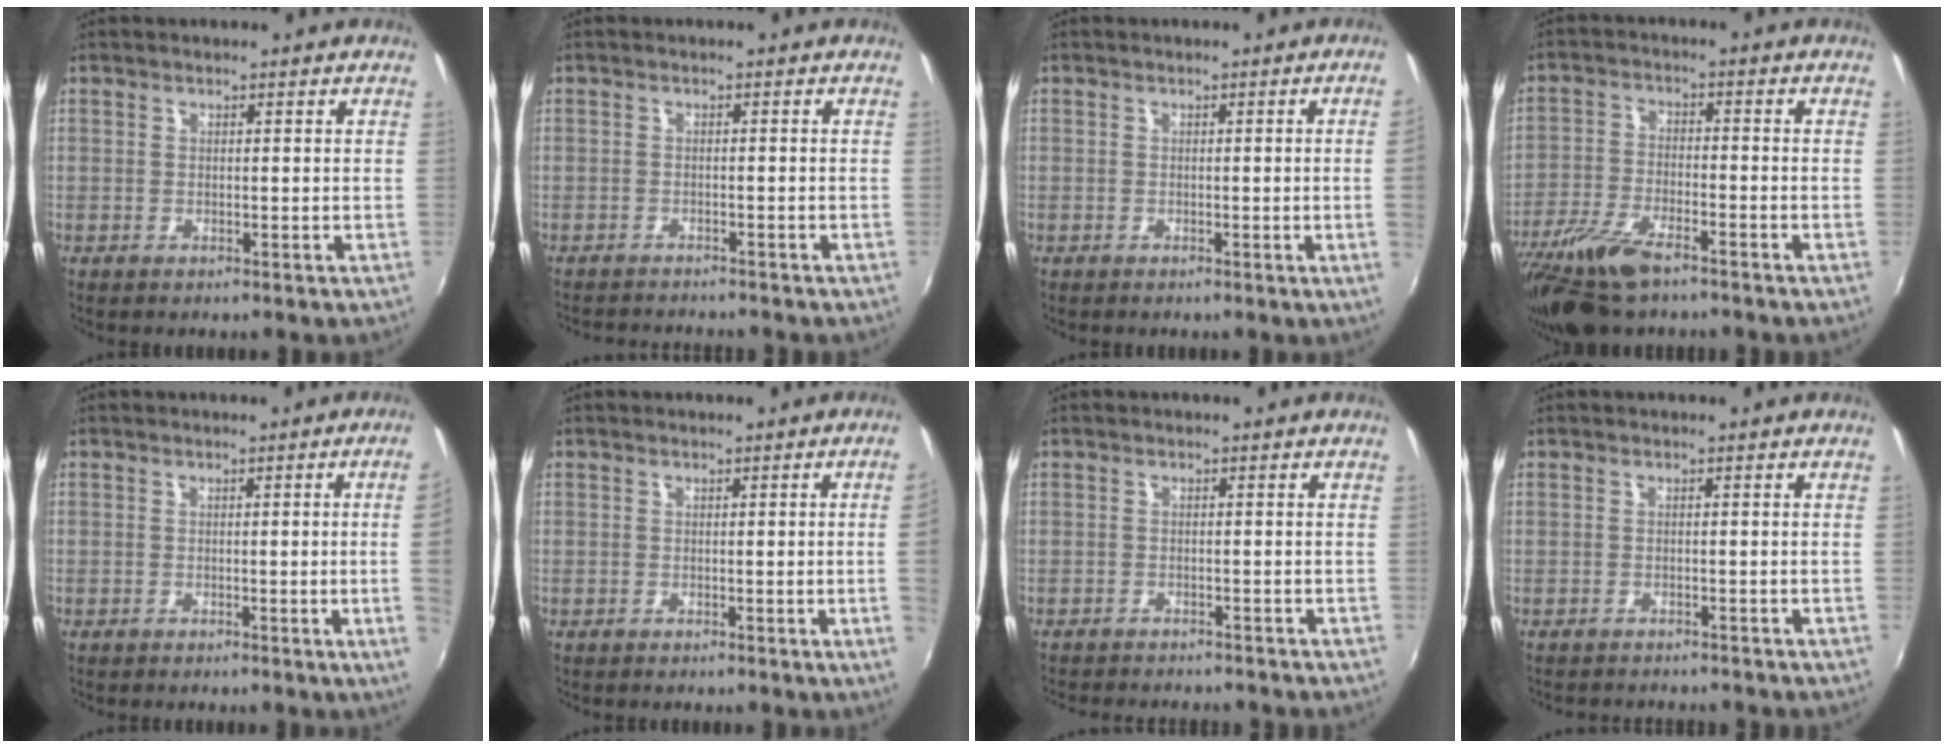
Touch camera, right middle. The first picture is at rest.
{"total": 5.3, "force": [-5.0, 0.6, 1.4], "torque": [-0.040, -0.011, -0.076]}
{"total": 2.2, "force": [-0.1, -1.3, 1.8], "torque": [-0.024, -0.012, 0.004]}
{"total": 12.0, "force": [-8.9, 3.8, 7.2], "torque": [-0.167, -0.030, -0.174]}
{"total": 4.1, "force": [-0.1, -1.9, 3.7], "torque": [-0.059, -0.010, 0.004]}
{"total": 2.9, "force": [0.0, -1.7, 2.4], "torque": [-0.037, -0.012, 0.006]}
{"total": 6.3, "force": [-5.8, 1.0, 2.1], "torque": [-0.054, -0.014, -0.085]}
{"total": 3.7, "force": [-3.5, 0.7, 1.0], "torque": [-0.029, -0.011, -0.050]}